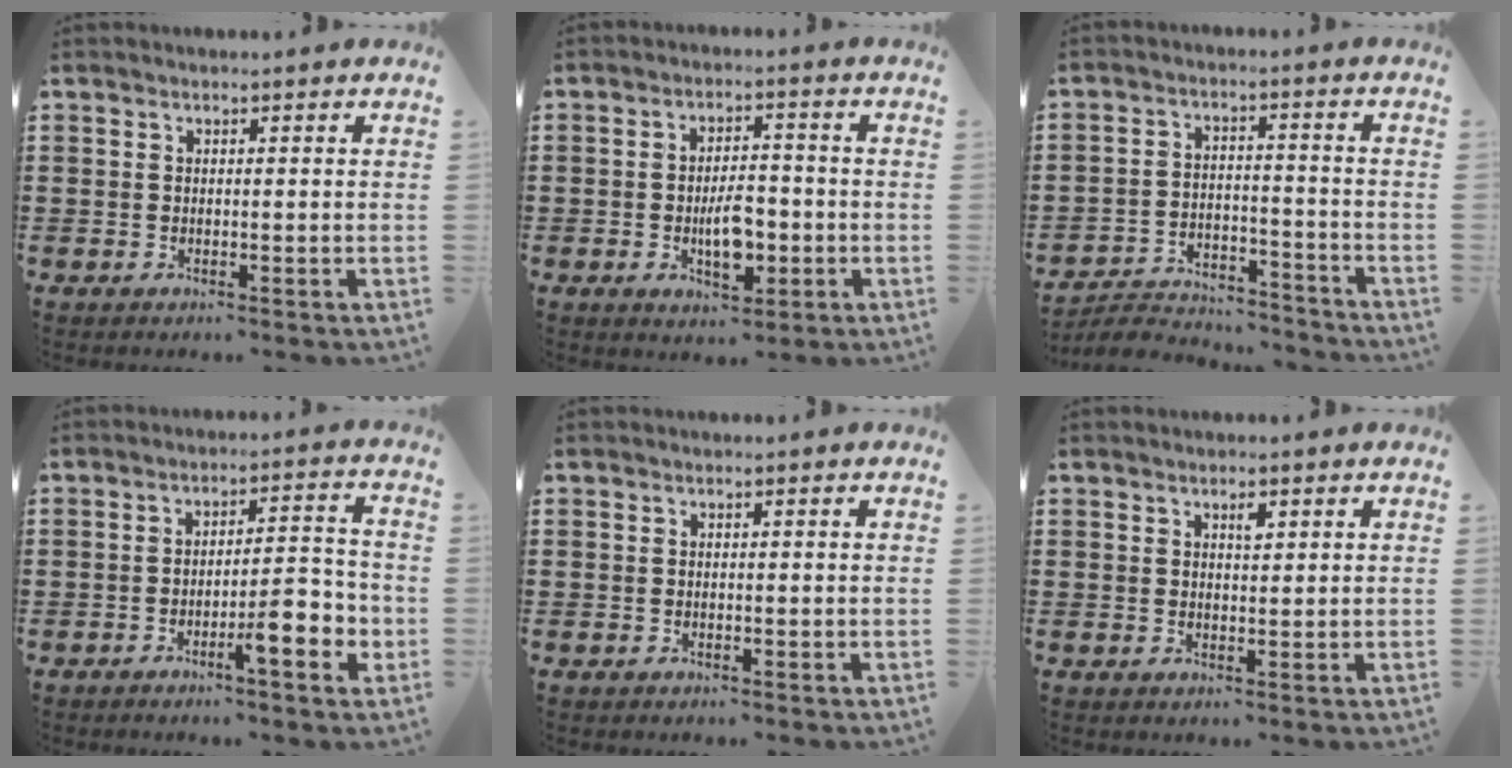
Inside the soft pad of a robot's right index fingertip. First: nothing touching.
{"total": 6.0, "force": [-1.6, 3.0, 5.0], "torque": [-0.078, -0.001, -0.032]}
{"total": 5.1, "force": [-5.0, 0.9, 0.7], "torque": [-0.021, 0.010, -0.103]}
{"total": 7.5, "force": [-3.3, 1.8, 6.5], "torque": [-0.086, -0.002, -0.056]}
{"total": 0.0}
{"total": 1.5, "force": [0.8, 0.6, 1.2], "torque": [-0.017, 0.001, 0.011]}